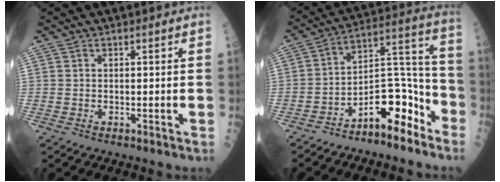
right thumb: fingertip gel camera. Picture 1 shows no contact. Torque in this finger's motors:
{"motor_torque": [1.79, 0.90, 0.83, -1.12, 0.10]}